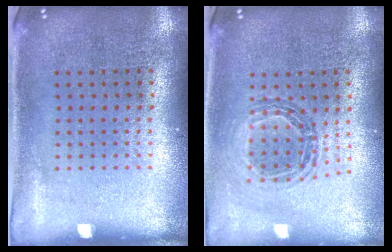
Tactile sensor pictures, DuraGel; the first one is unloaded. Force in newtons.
{"total": 0.9, "press": 0.9, "slide": 0.1}